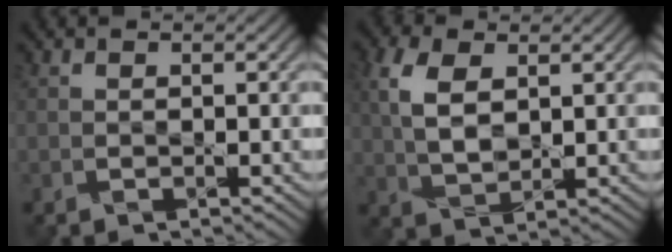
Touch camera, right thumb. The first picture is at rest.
{"total": 5.8, "force": [2.0, 3.2, 4.4], "torque": [-0.107, 0.007, 0.035]}